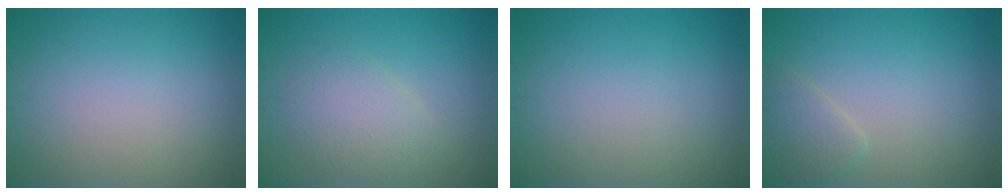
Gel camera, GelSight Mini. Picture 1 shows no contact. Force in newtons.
{"total": 3.0, "press": 3.0, "slide": 0.2}
{"total": 0.0}
{"total": 1.8, "press": 1.8, "slide": 0.1}